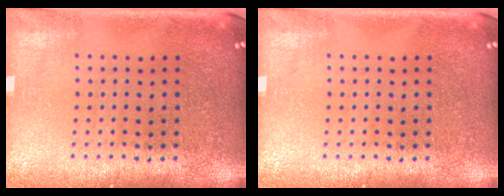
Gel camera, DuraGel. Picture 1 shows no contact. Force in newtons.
{"total": 0.0}